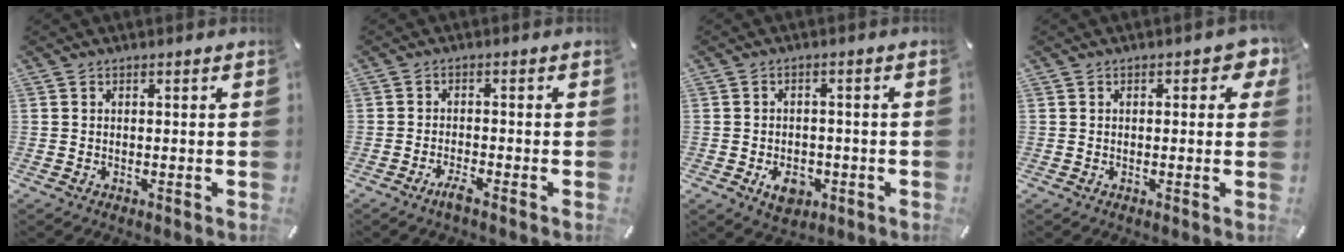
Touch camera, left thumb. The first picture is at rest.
{"total": 3.1, "force": [-2.4, 0.3, 1.9], "torque": [-0.044, 0.003, -0.047]}
{"total": 6.0, "force": [-2.3, 4.2, 3.6], "torque": [-0.059, 0.003, -0.044]}
{"total": 3.7, "force": [0.9, 2.0, 3.1], "torque": [-0.038, 0.001, 0.009]}